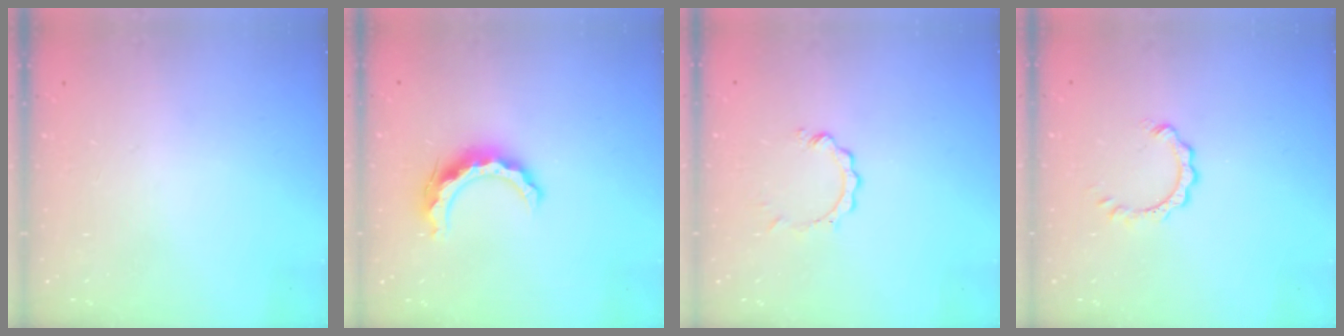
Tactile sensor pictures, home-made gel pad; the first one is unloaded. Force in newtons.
{"total": 10.4, "press": 10.4, "slide": 0.6}
{"total": 2.0, "press": 2.0, "slide": 0.2}
{"total": 3.4, "press": 3.4, "slide": 0.3}